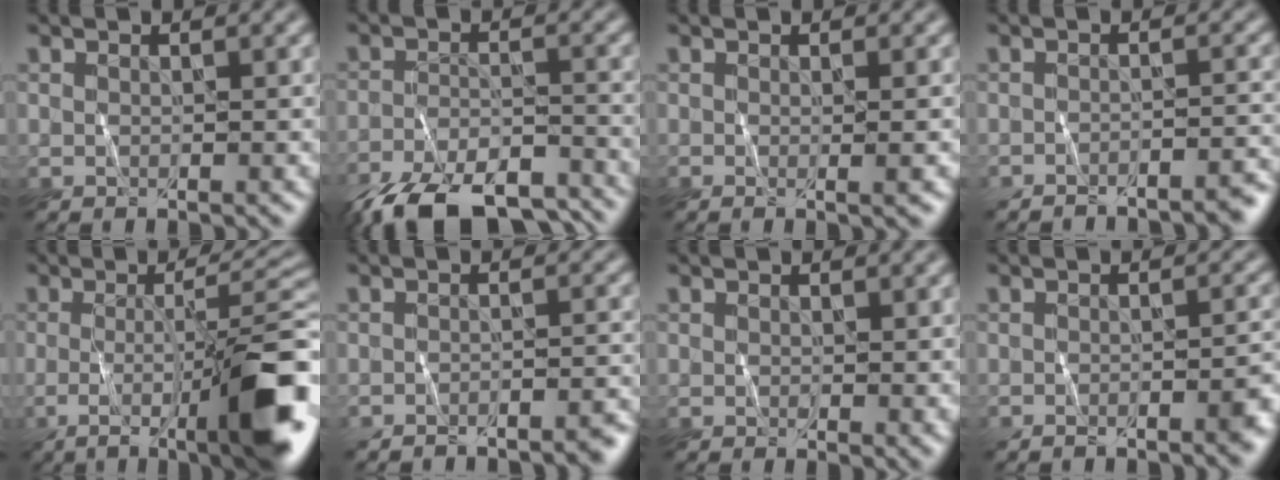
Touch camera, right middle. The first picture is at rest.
{"total": 12.1, "force": [-10.2, 3.5, 5.5], "torque": [-0.102, -0.028, -0.157]}
{"total": 1.2, "force": [0.0, 0.3, 1.1], "torque": [-0.006, 0.001, -0.005]}
{"total": 3.2, "force": [-3.1, 0.2, 0.8], "torque": [0.000, 0.002, -0.045]}
{"total": 11.7, "force": [-2.6, 2.7, 11.1], "torque": [-0.145, 0.006, -0.037]}
{"total": 2.8, "force": [-2.7, 0.2, 0.7], "torque": [0.002, 0.001, -0.041]}
{"total": 1.1, "force": [0.4, 0.2, 1.0], "torque": [-0.010, 0.002, 0.007]}
{"total": 2.2, "force": [-1.5, 0.4, 1.6], "torque": [-0.011, 0.003, -0.029]}